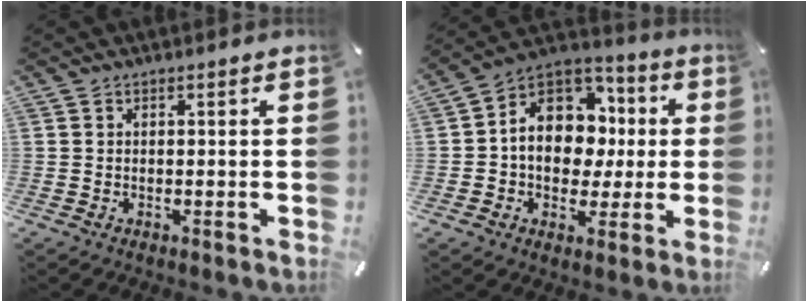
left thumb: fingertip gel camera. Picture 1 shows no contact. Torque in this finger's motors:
{"motor_torque": [2.18, 2.83, 1.13, -0.76, 0.19]}